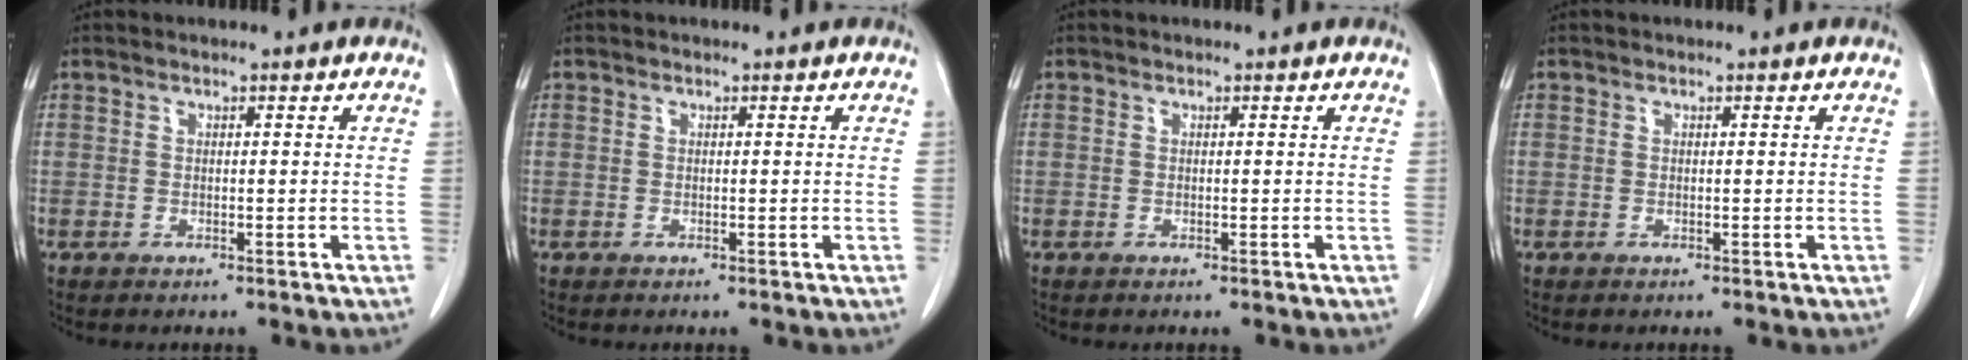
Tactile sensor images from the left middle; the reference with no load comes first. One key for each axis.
{"total": 0.0}
{"total": 0.0}
{"total": 0.0}